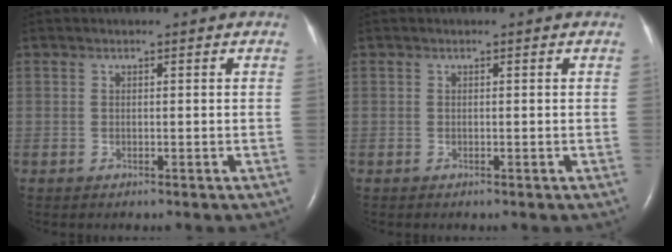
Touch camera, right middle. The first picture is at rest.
{"total": 0.0}